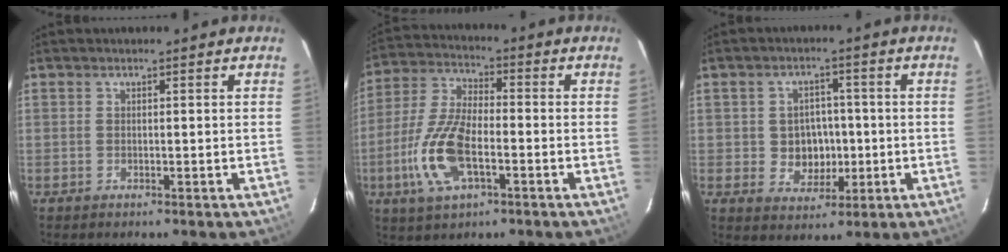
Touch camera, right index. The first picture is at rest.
{"total": 13.5, "force": [-4.3, 5.8, 11.4], "torque": [-0.251, -0.002, -0.084]}
{"total": 6.7, "force": [-0.6, 5.9, 3.0], "torque": [-0.064, 0.013, 0.005]}